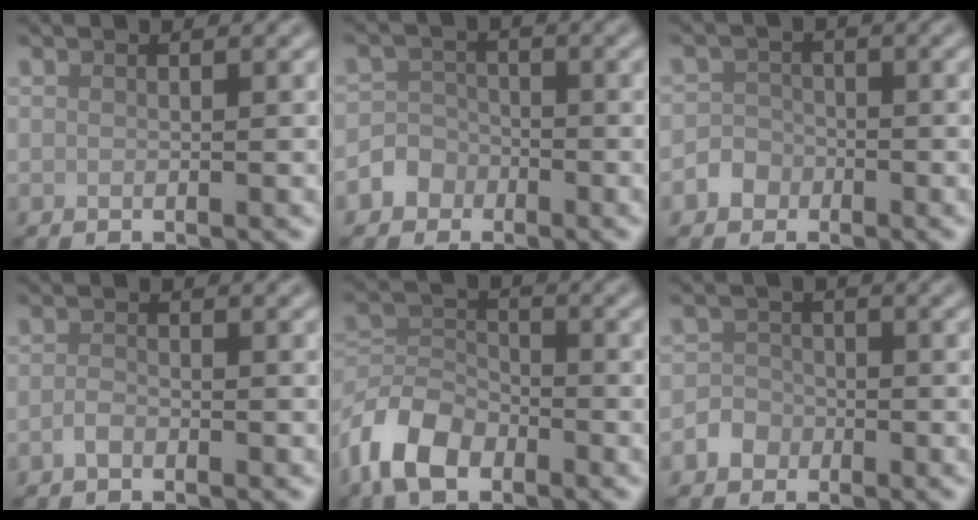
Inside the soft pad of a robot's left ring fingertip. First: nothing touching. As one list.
[{"total": 3.0, "force": [-1.6, 2.5, 0.3], "torque": [0.017, 0.007, -0.045]}, {"total": 2.4, "force": [-1.3, 2.0, 0.3], "torque": [0.017, 0.008, -0.032]}, {"total": 1.1, "force": [-0.7, 0.5, 0.6], "torque": [-0.014, 0.003, -0.018]}, {"total": 6.6, "force": [-4.2, 3.7, 3.6], "torque": [-0.072, 0.003, -0.095]}, {"total": 2.2, "force": [-1.1, 1.8, 0.3], "torque": [0.011, 0.008, -0.030]}]